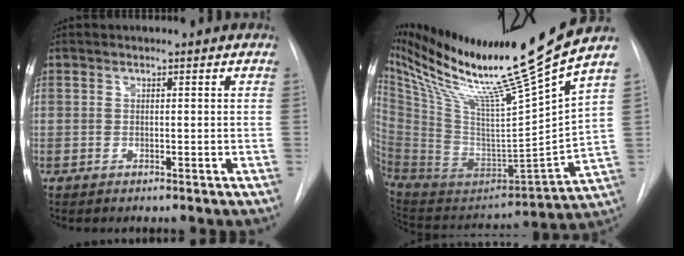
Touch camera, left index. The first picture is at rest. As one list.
[{"total": 27.6, "force": [20.5, -2.4, 18.4], "torque": [-0.308, -0.055, 0.351]}]